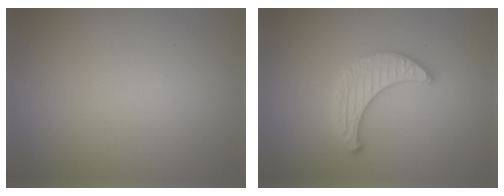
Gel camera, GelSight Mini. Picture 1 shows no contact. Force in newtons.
{"total": 3.0, "press": 3.0, "slide": 0.5}